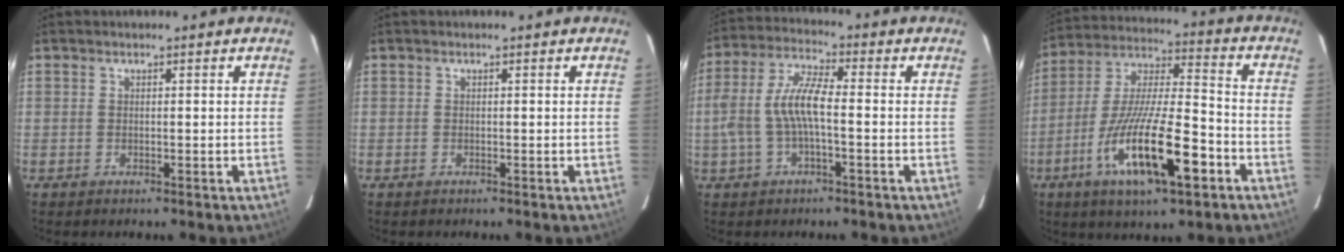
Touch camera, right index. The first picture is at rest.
{"total": 0.0}
{"total": 8.8, "force": [-1.5, 2.4, 8.4], "torque": [-0.179, 0.010, -0.025]}
{"total": 19.0, "force": [-8.5, 4.4, 16.4], "torque": [-0.310, -0.023, -0.151]}